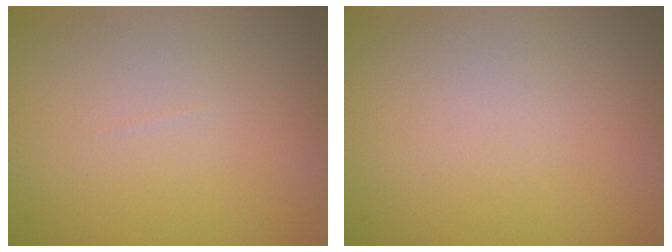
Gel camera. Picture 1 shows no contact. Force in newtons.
{"total": 0.0}